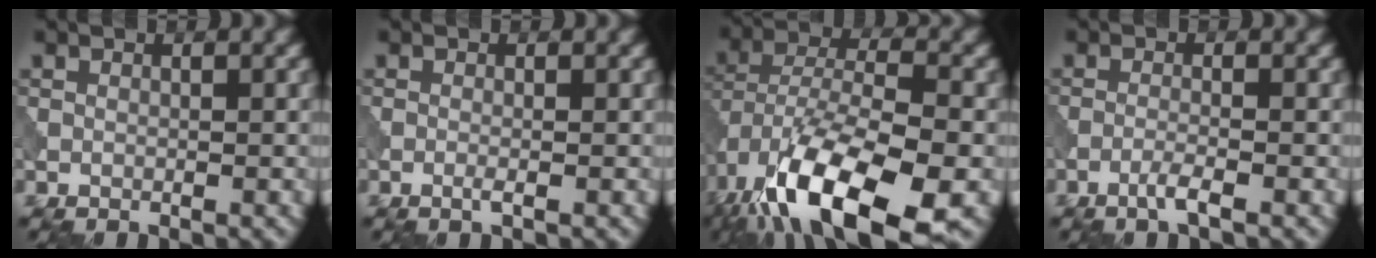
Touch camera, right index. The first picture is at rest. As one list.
[{"total": 0.7, "force": [-0.3, 0.1, 0.7], "torque": [-0.014, -0.002, -0.008]}, {"total": 15.0, "force": [-8.4, 6.0, 10.9], "torque": [-0.221, -0.022, -0.148]}, {"total": 1.8, "force": [-1.0, 0.2, 1.4], "torque": [-0.023, 0.006, -0.028]}]